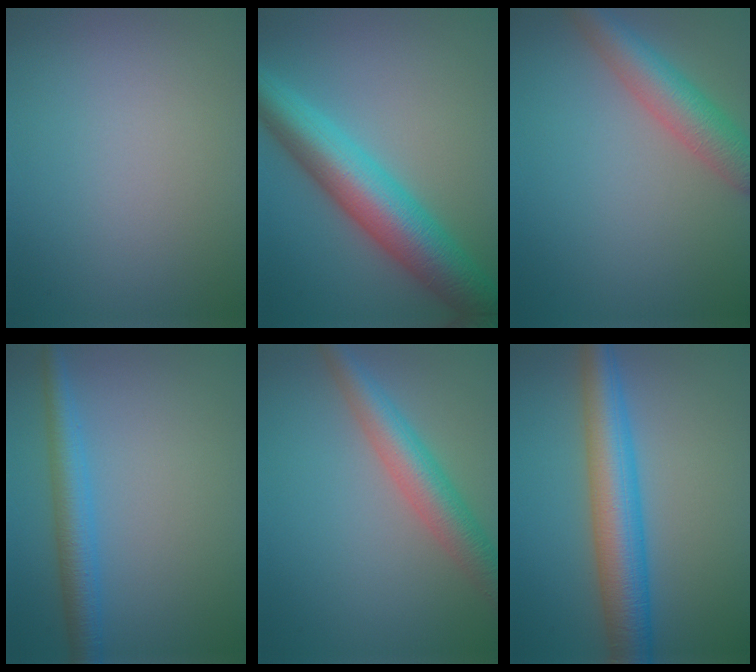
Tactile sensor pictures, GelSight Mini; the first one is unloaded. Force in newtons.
{"total": 9.0, "press": 9.0, "slide": 0.0}
{"total": 5.1, "press": 5.1, "slide": 0.2}
{"total": 3.7, "press": 3.7, "slide": 0.1}
{"total": 5.0, "press": 5.0, "slide": 0.3}
{"total": 6.9, "press": 6.9, "slide": 0.1}